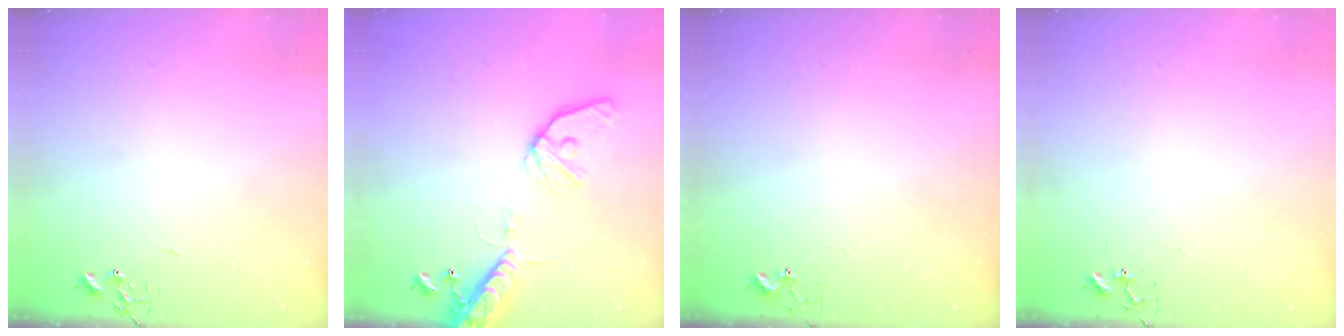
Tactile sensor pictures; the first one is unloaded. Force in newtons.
{"total": 14.1, "press": 13.8, "slide": 3.0}
{"total": 2.7, "press": 2.7, "slide": 0.3}
{"total": 3.9, "press": 3.8, "slide": 0.2}